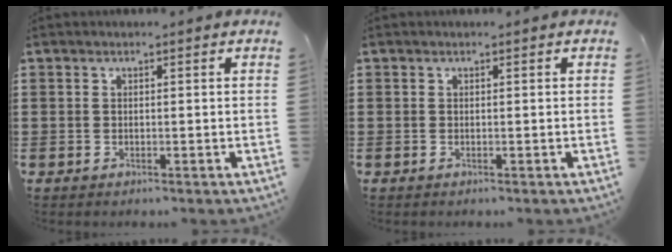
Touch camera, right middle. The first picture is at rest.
{"total": 0.0}